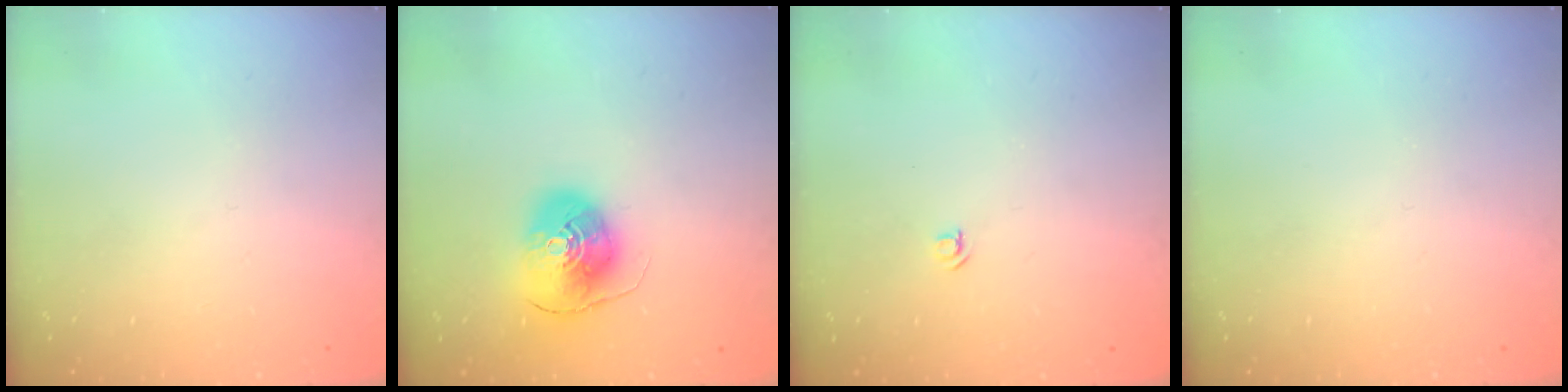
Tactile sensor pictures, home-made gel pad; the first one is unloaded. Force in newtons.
{"total": 10.2, "press": 10.1, "slide": 1.5}
{"total": 3.2, "press": 3.2, "slide": 0.3}
{"total": 0.0}